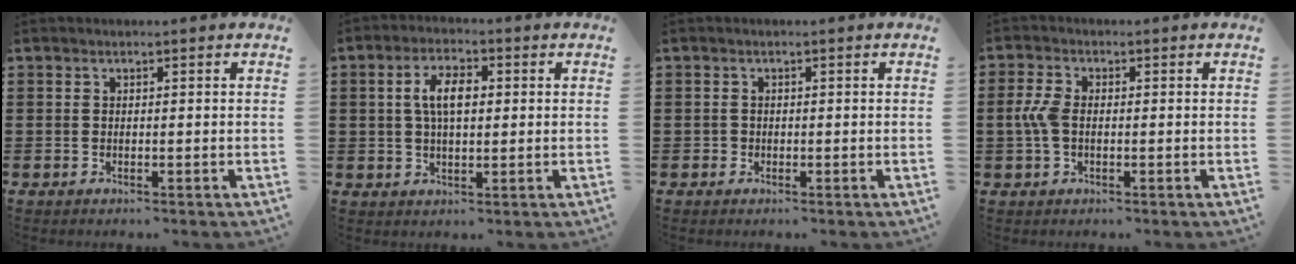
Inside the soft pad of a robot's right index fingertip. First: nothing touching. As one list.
[{"total": 5.6, "force": [0.8, 2.5, 4.9], "torque": [-0.101, 0.013, 0.011]}, {"total": 0.6, "force": [-0.2, 0.6, 0.0], "torque": [-0.001, 0.005, -0.006]}, {"total": 4.1, "force": [-0.4, 2.2, 3.5], "torque": [-0.095, -0.005, -0.016]}]